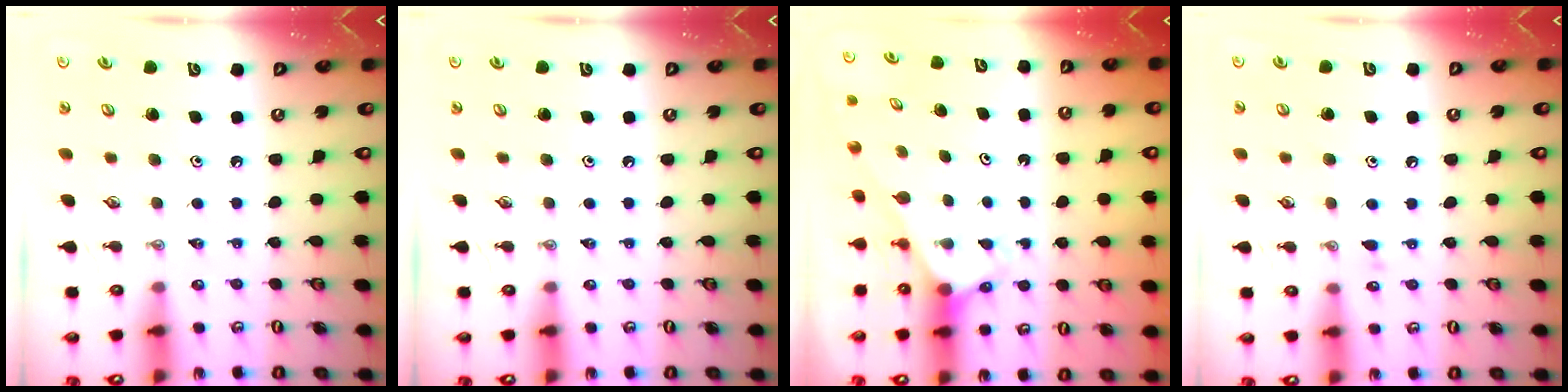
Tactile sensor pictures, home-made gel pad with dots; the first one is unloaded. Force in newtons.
{"total": 0.0}
{"total": 2.7, "press": 2.7, "slide": 0.2}
{"total": 5.5, "press": 5.5, "slide": 0.4}